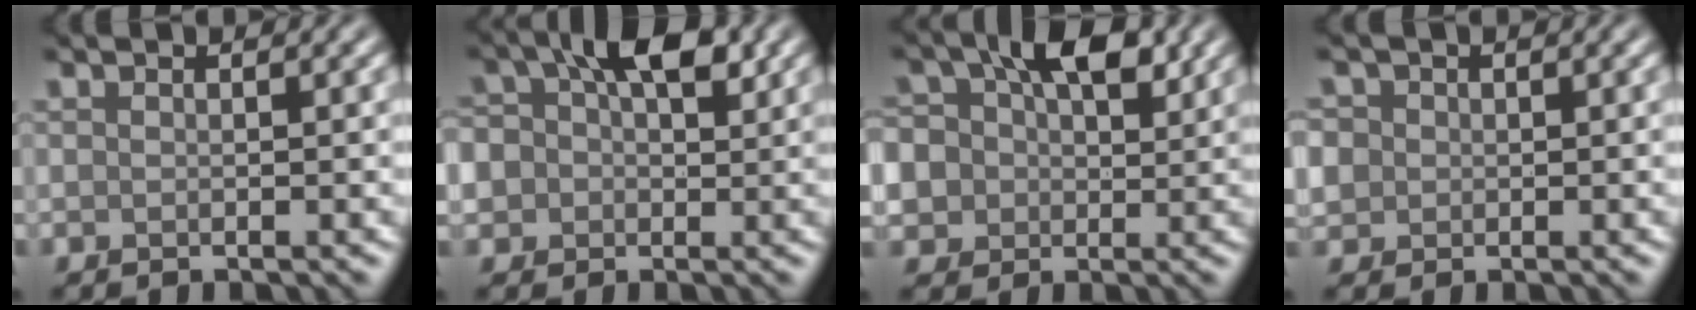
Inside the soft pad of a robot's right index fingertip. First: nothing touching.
{"total": 7.4, "force": [1.6, 5.3, 4.9], "torque": [-0.081, 0.015, 0.019]}
{"total": 8.3, "force": [1.8, 6.3, 5.0], "torque": [-0.092, 0.005, 0.028]}
{"total": 3.3, "force": [0.4, 3.0, 1.1], "torque": [-0.034, 0.021, -0.002]}